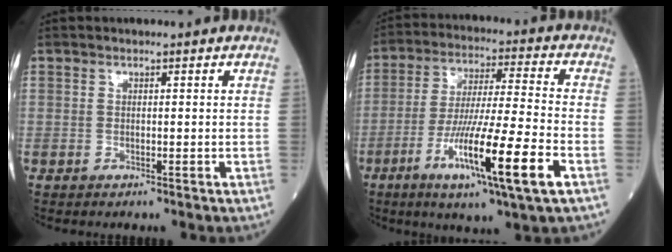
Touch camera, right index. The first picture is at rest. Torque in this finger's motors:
{"motor_torque": [1.84, -0.30, 1.05, 0.21]}